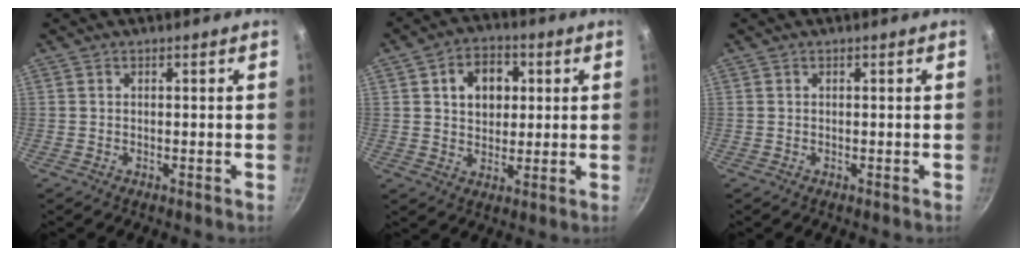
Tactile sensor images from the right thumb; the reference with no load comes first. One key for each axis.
{"total": 9.2, "fx": 2.4, "fy": 6.9, "fz": 5.6, "tx": -0.059, "ty": 0.004, "tz": 0.035}
{"total": 0.0}